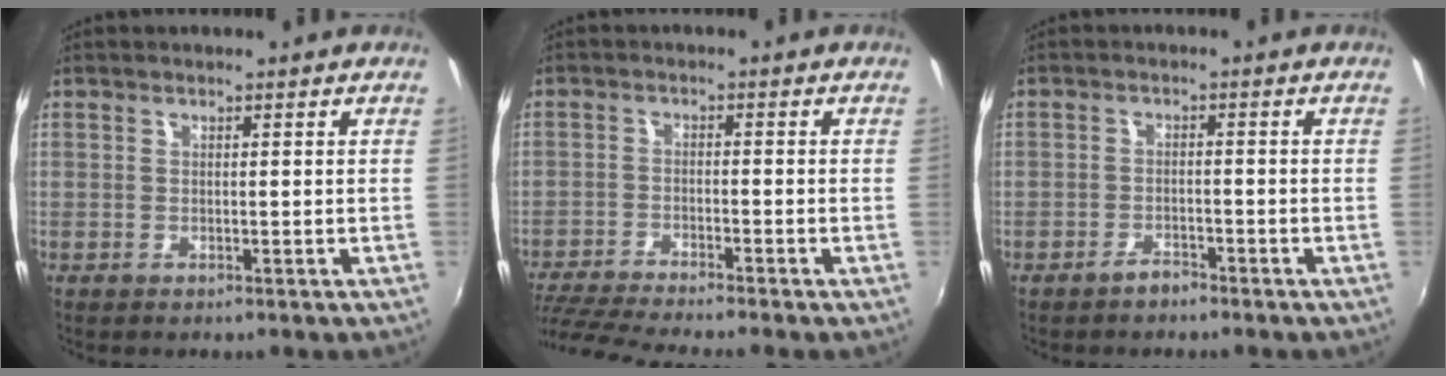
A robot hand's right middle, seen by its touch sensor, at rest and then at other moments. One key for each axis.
{"total": 10.2, "fx": -9.2, "fy": -0.4, "fz": 4.4, "tx": -0.110, "ty": -0.026, "tz": -0.162}
{"total": 2.1, "fx": -1.9, "fy": 0.7, "fz": 0.5, "tx": -0.014, "ty": 0.005, "tz": -0.030}